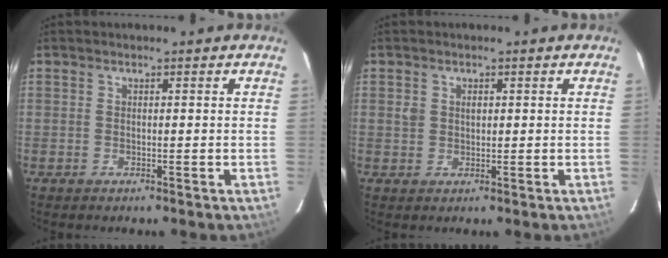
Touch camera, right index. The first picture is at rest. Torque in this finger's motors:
{"motor_torque": [0.00, 0.02, 0.08, 0.02]}